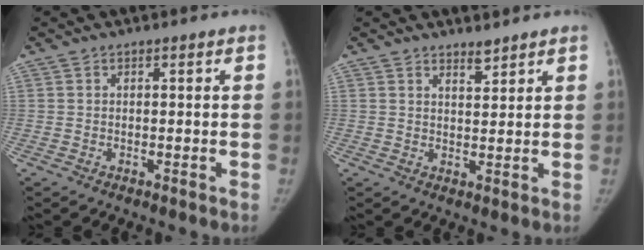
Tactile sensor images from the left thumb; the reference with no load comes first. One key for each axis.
{"total": 2.3, "fx": 2.2, "fy": 0.5, "fz": 0.6, "tx": 0.000, "ty": -0.024, "tz": 0.036}